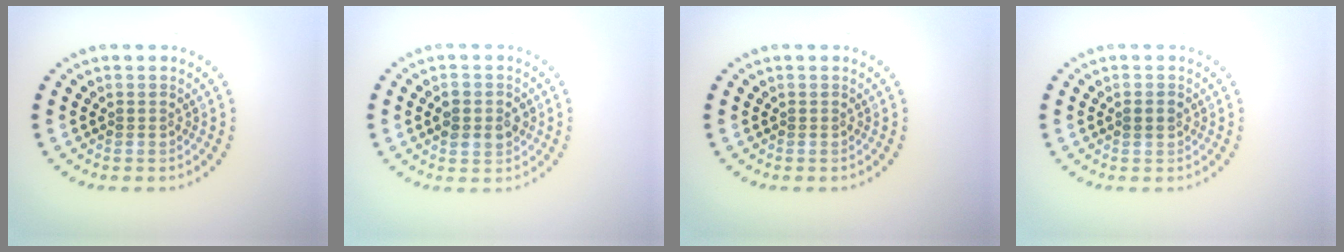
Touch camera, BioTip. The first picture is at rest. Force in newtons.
{"total": 2.7, "press": 2.7, "slide": 0.2}
{"total": 0.0}
{"total": 1.3, "press": 1.3, "slide": 0.2}